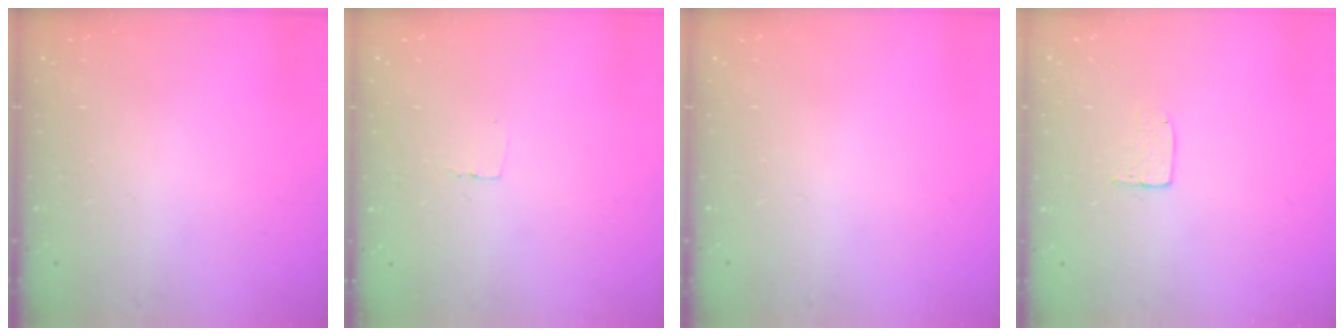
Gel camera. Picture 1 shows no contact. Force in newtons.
{"total": 2.3, "press": 2.3, "slide": 0.1}
{"total": 0.0}
{"total": 5.2, "press": 5.2, "slide": 0.4}